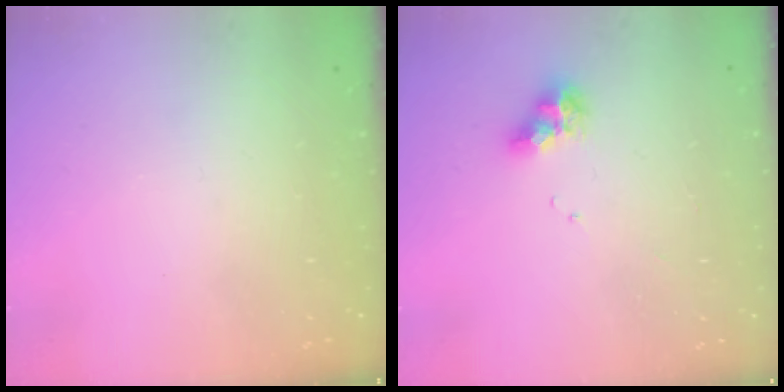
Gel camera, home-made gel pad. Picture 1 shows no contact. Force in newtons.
{"total": 9.7, "press": 9.6, "slide": 1.1}